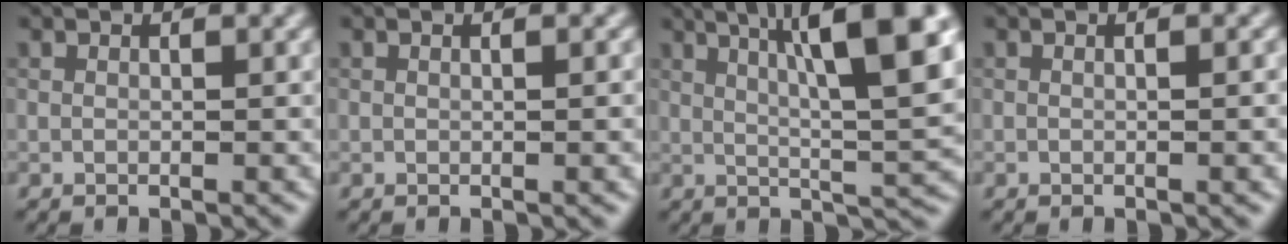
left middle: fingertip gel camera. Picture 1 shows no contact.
{"total": 2.2, "force": [0.4, 1.0, 2.0], "torque": [-0.008, 0.009, -0.009]}
{"total": 10.3, "force": [3.8, 2.0, 9.4], "torque": [-0.144, 0.018, 0.075]}
{"total": 2.7, "force": [0.2, 1.2, 2.4], "torque": [-0.008, 0.017, -0.011]}